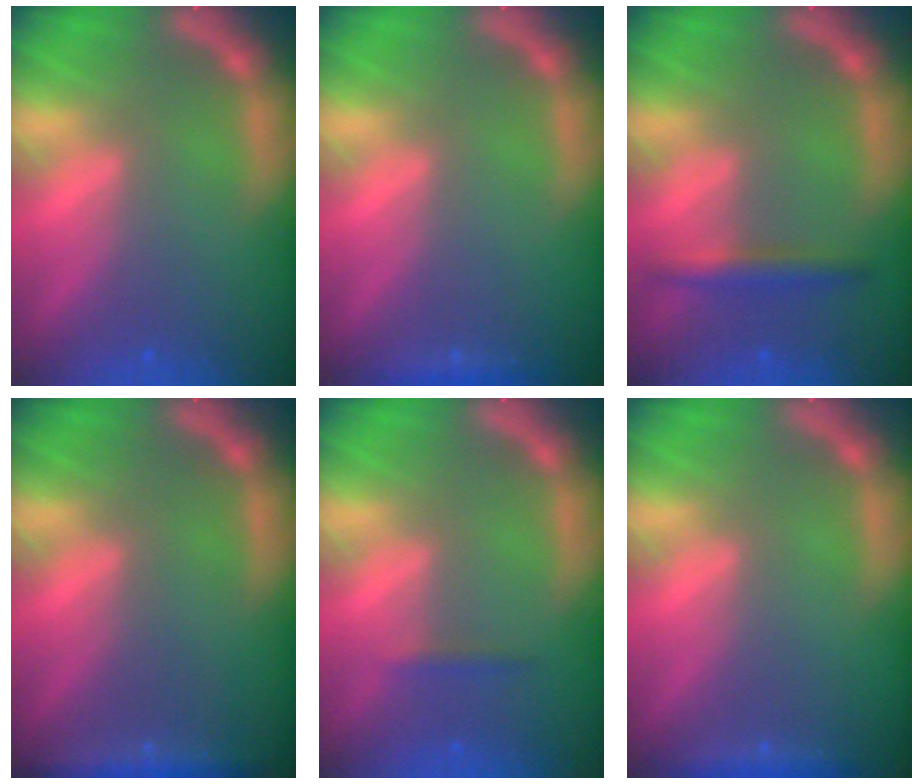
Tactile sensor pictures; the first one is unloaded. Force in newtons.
{"total": 0.9}
{"total": 2.4}
{"total": 3.0}
{"total": 0.9}
{"total": 1.4}